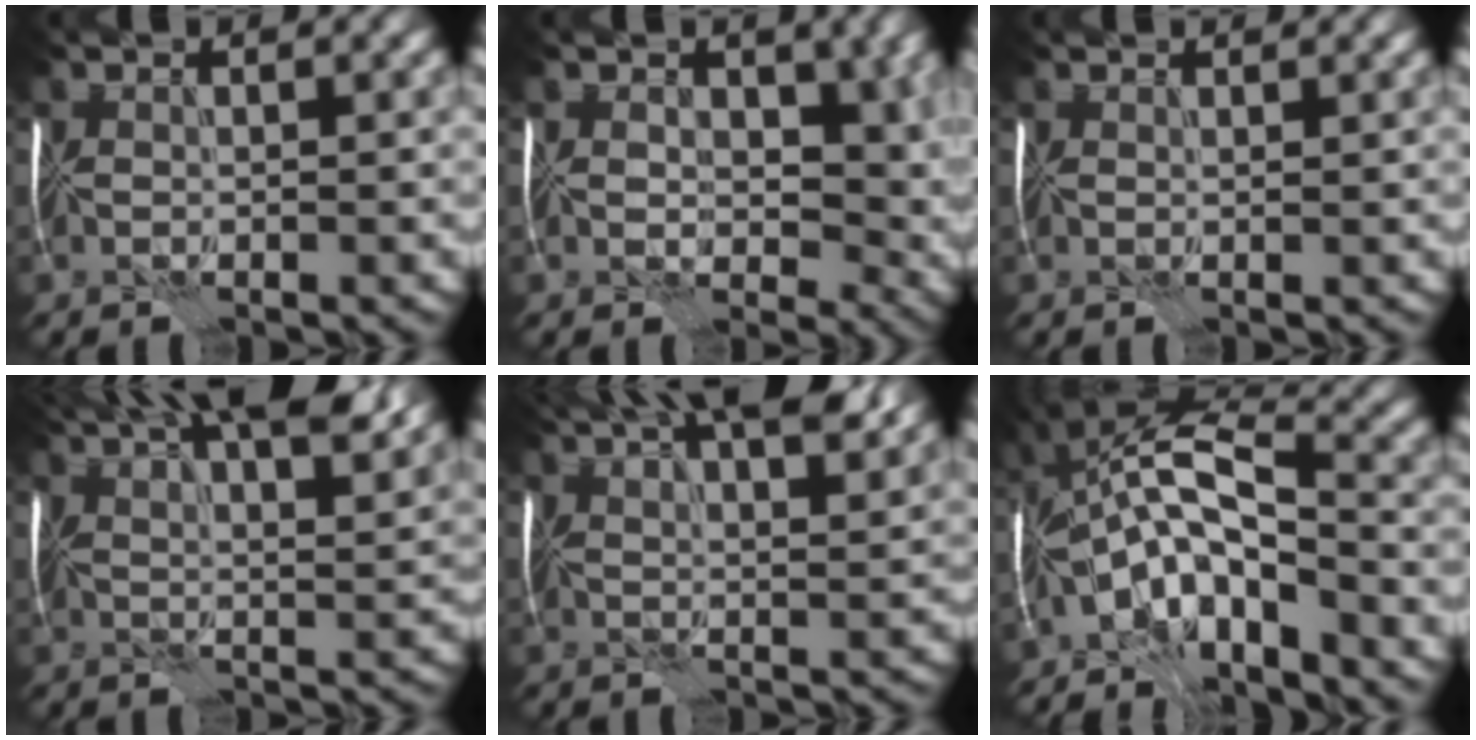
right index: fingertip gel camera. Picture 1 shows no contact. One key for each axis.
{"total": 7.6, "fx": 1.1, "fy": 5.4, "fz": 5.3, "tx": -0.054, "ty": -0.011, "tz": 0.008}
{"total": 1.6, "fx": 1.4, "fy": 0.5, "fz": 0.7, "tx": -0.013, "ty": 0.004, "tz": 0.013}
{"total": 13.5, "fx": 8.3, "fy": 4.3, "fz": 9.7, "tx": -0.131, "ty": 0.035, "tz": 0.088}
{"total": 12.2, "fx": 7.7, "fy": 4.0, "fz": 8.6, "tx": -0.110, "ty": 0.035, "tz": 0.081}
{"total": 9.4, "fx": -3.4, "fy": 3.6, "fz": 8.0, "tx": -0.137, "ty": 0.017, "tz": -0.079}